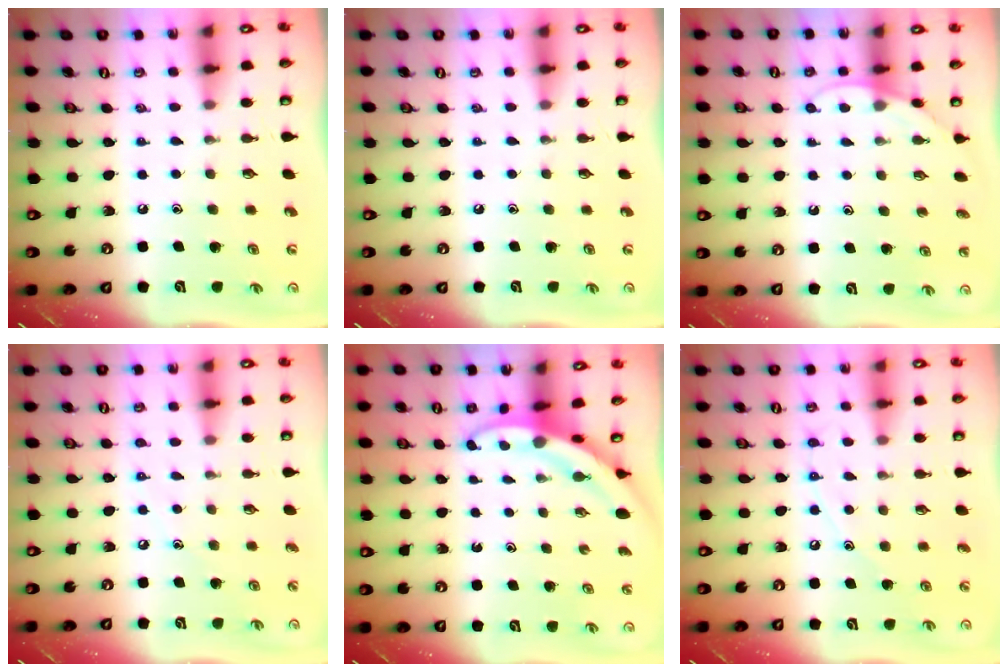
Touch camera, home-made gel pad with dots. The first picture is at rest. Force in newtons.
{"total": 0.0}
{"total": 5.1, "press": 5.0, "slide": 0.2}
{"total": 4.2, "press": 4.2, "slide": 0.2}
{"total": 2.8, "press": 2.8, "slide": 0.3}
{"total": 7.8, "press": 7.8, "slide": 0.8}